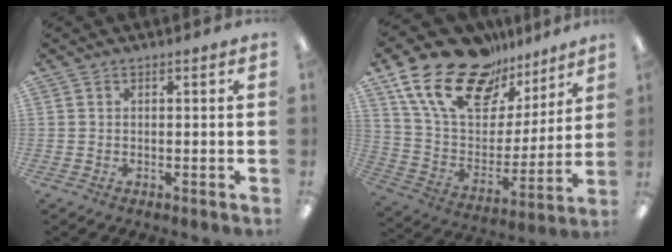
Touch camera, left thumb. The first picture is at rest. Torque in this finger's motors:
{"motor_torque": [0.77, 0.78, 1.45, -1.32, 0.26]}